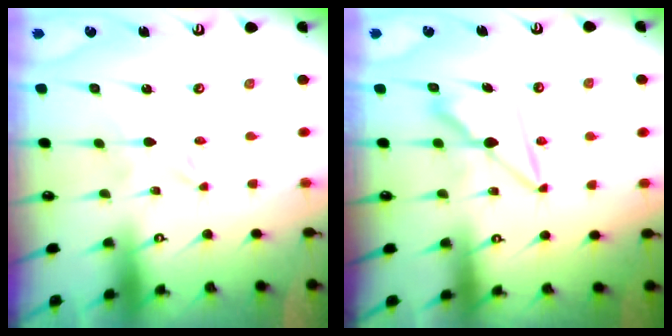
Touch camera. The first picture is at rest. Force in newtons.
{"total": 9.1, "press": 9.1, "slide": 0.5}